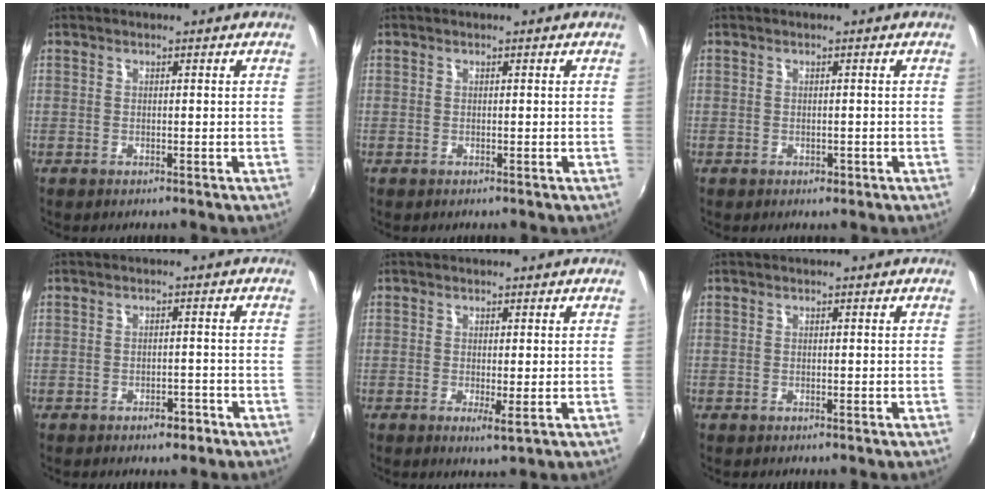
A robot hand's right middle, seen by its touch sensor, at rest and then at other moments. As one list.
[{"total": 0.0}, {"total": 1.0, "force": [-0.4, 0.8, 0.4], "torque": [-0.003, -0.003, -0.006]}, {"total": 2.7, "force": [-1.9, 1.3, 1.3], "torque": [-0.026, 0.000, -0.024]}, {"total": 2.0, "force": [-0.1, 0.1, 2.0], "torque": [-0.037, -0.009, -0.003]}, {"total": 0.0}]